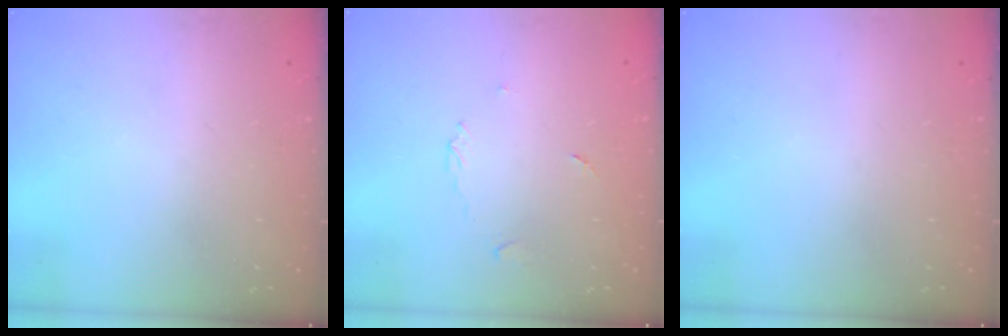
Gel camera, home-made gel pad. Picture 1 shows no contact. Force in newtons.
{"total": 2.7, "press": 2.7, "slide": 0.4}
{"total": 0.0}